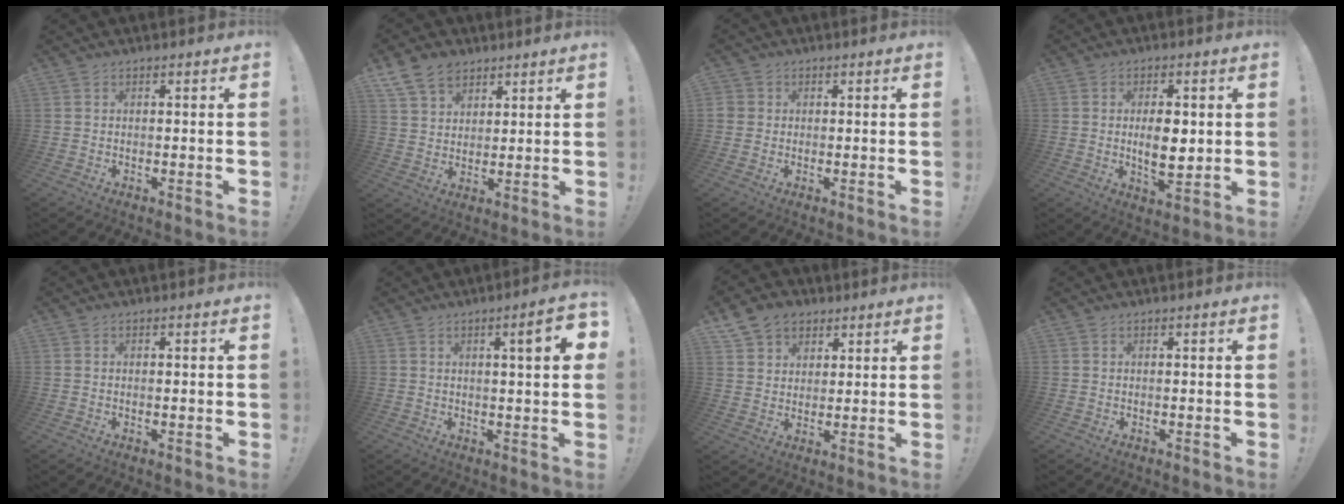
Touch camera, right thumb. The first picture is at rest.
{"total": 9.6, "force": [6.3, 6.4, 3.4], "torque": [-0.061, -0.031, 0.124]}
{"total": 2.3, "force": [0.3, 2.2, 0.5], "torque": [-0.003, 0.000, 0.005]}
{"total": 8.5, "force": [0.3, 4.1, 7.4], "torque": [-0.114, -0.015, -0.003]}
{"total": 0.8, "force": [0.1, 0.2, 0.7], "torque": [-0.006, -0.003, 0.001]}
{"total": 7.7, "force": [2.1, 0.8, 7.4], "torque": [-0.094, -0.008, 0.026]}
{"total": 9.0, "force": [5.4, 6.7, 2.5], "torque": [-0.037, -0.029, 0.106]}
{"total": 0.0}